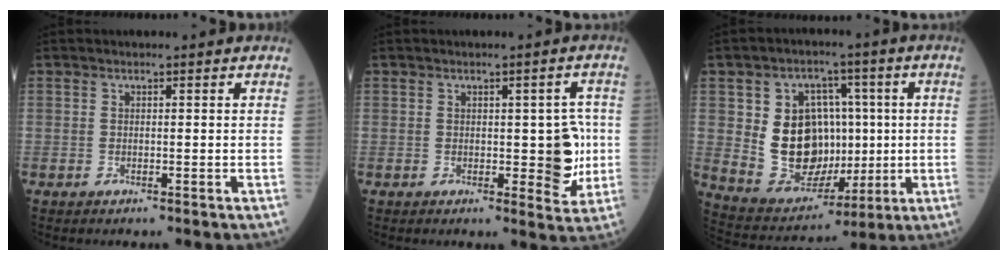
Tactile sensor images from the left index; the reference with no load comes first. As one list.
[{"total": 5.8, "force": [-0.4, 2.7, 5.1], "torque": [-0.055, 0.005, 0.005]}, {"total": 13.6, "force": [1.0, 10.1, 9.0], "torque": [-0.172, 0.029, 0.045]}]